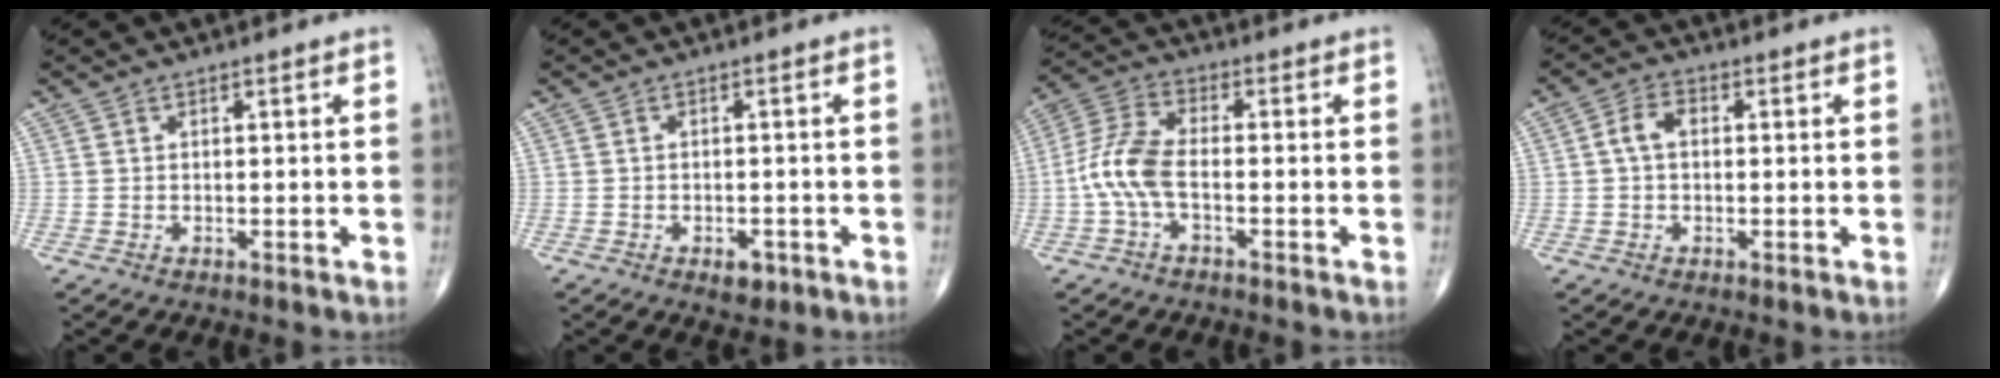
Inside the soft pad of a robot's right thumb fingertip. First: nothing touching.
{"total": 2.8, "force": [-1.4, 1.6, 1.8], "torque": [-0.019, 0.001, -0.015]}
{"total": 8.0, "force": [-1.9, 3.5, 7.0], "torque": [-0.164, 0.025, -0.046]}
{"total": 4.1, "force": [0.3, 2.6, 3.1], "torque": [-0.056, 0.015, 0.001]}